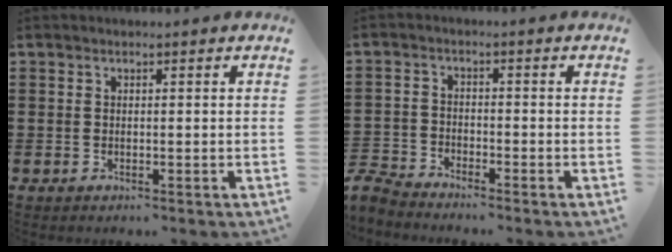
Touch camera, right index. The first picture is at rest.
{"total": 3.4, "force": [-3.4, 0.6, 0.1], "torque": [-0.029, -0.005, -0.079]}